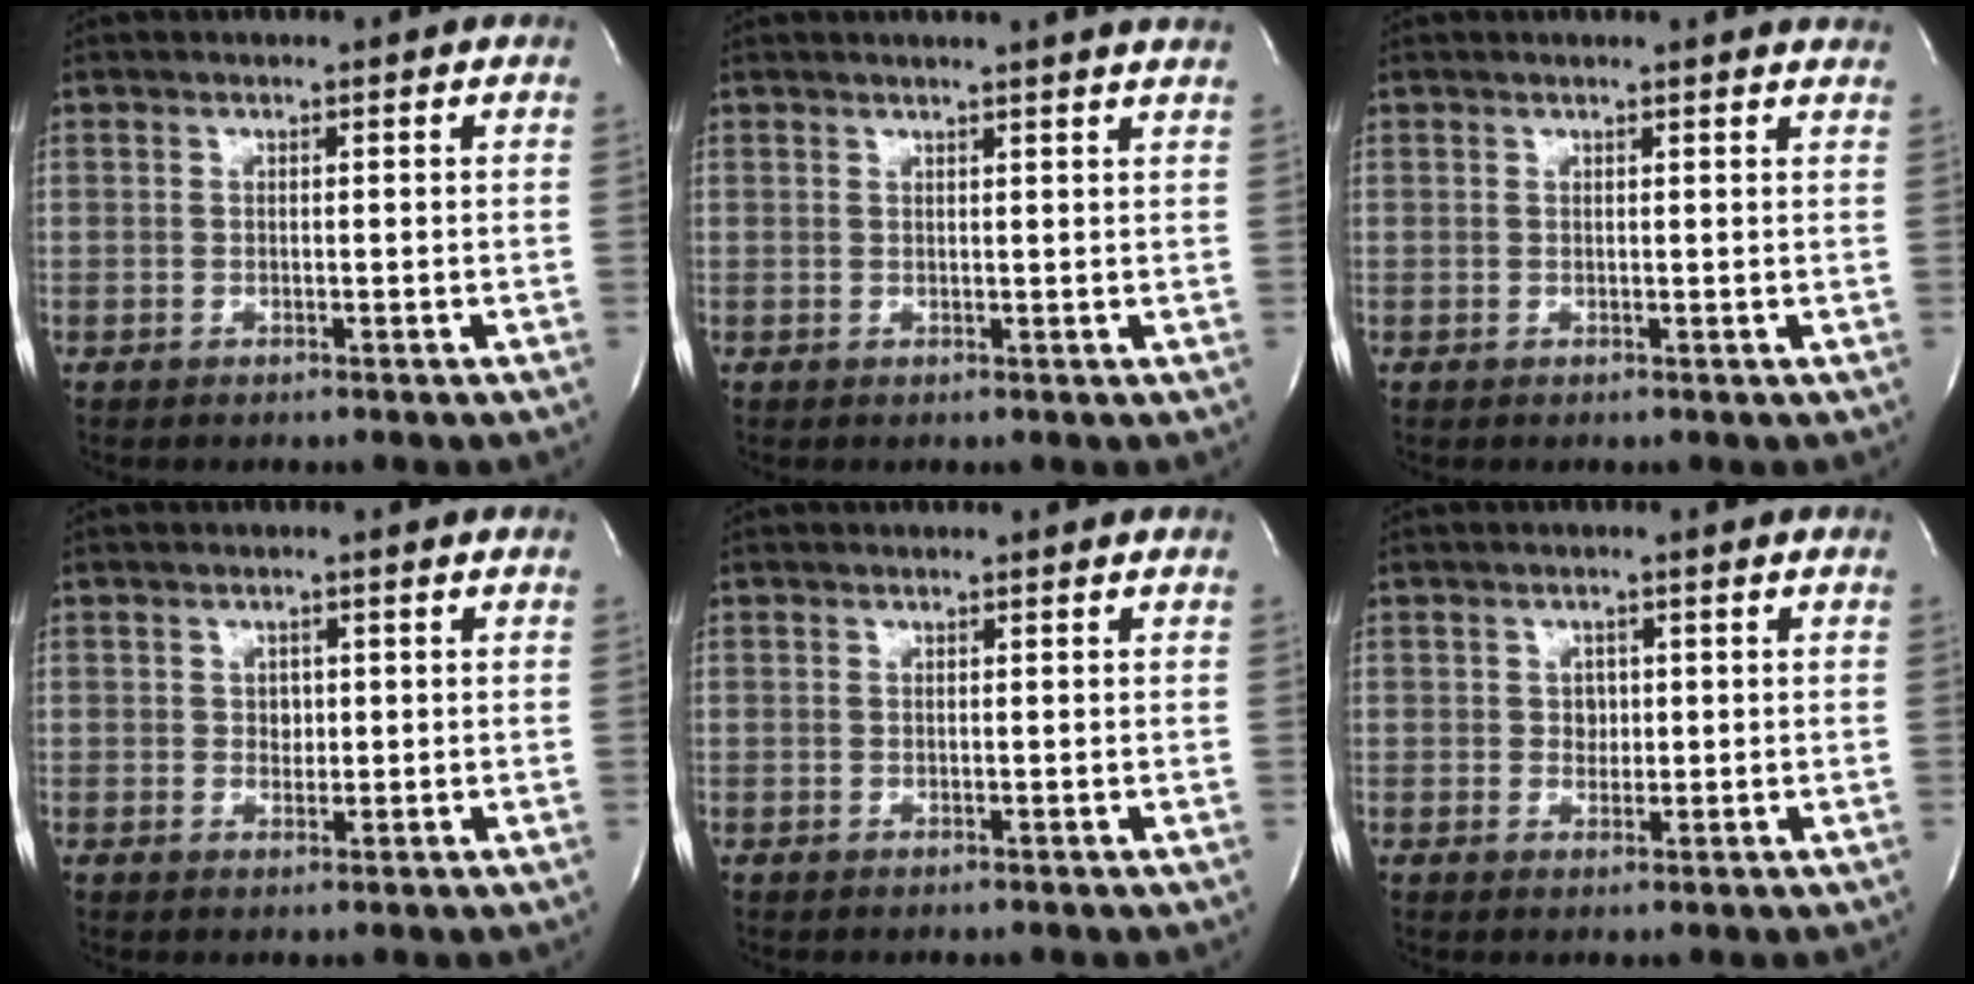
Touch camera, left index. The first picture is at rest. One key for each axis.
{"total": 6.5, "fx": 5.8, "fy": -0.8, "fz": 2.7, "tx": -0.034, "ty": 0.003, "tz": 0.048}
{"total": 5.6, "fx": 5.4, "fy": 0.0, "fz": 1.5, "tx": -0.018, "ty": -0.001, "tz": 0.038}
{"total": 1.5, "fx": -0.1, "fy": 1.2, "fz": 0.8, "tx": -0.010, "ty": -0.003, "tz": -0.003}
{"total": 0.0}
{"total": 1.7, "fx": -0.1, "fy": 1.5, "fz": 0.9, "tx": -0.011, "ty": -0.002, "tz": -0.003}